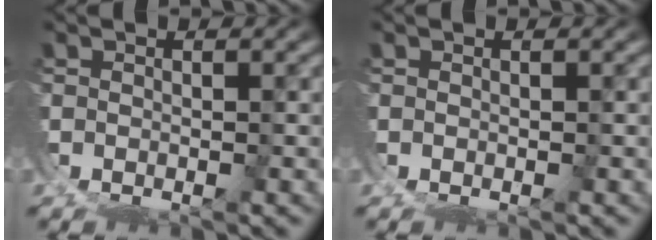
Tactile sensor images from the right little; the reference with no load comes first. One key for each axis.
{"total": 0.0}